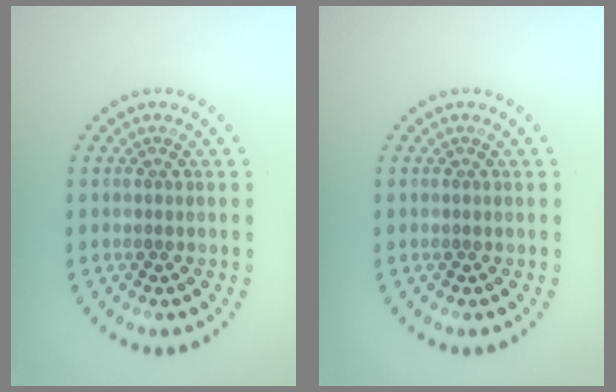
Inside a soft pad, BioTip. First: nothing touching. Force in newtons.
{"total": 0.0}